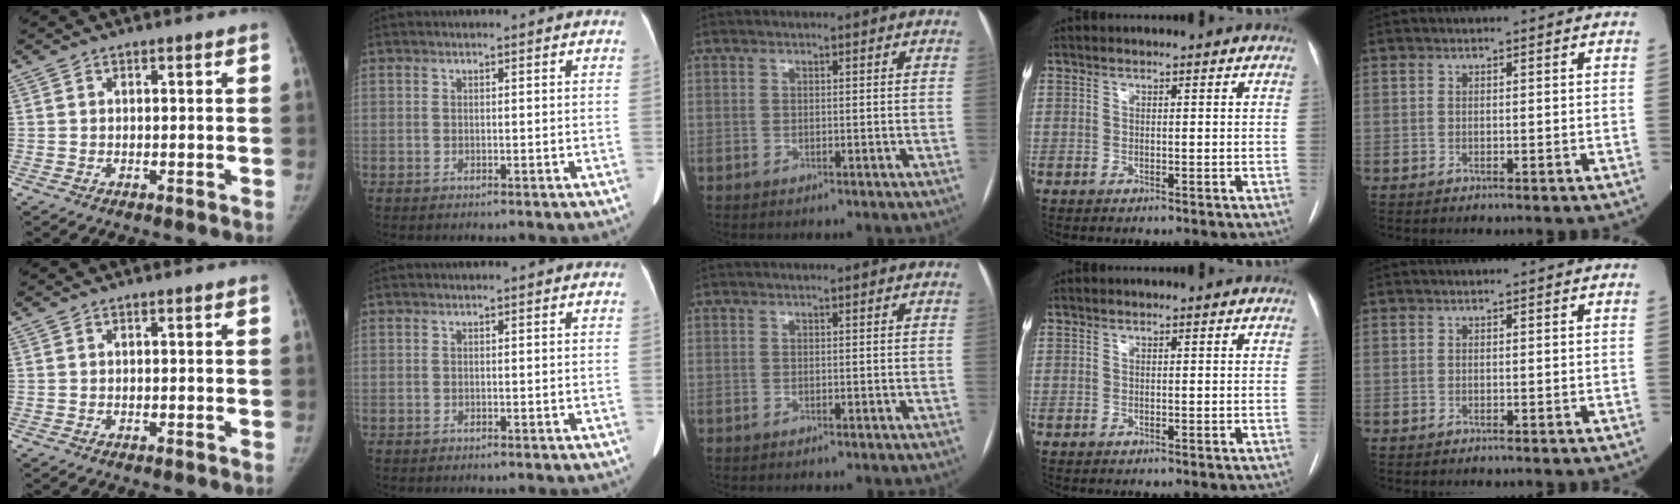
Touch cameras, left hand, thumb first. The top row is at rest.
{}